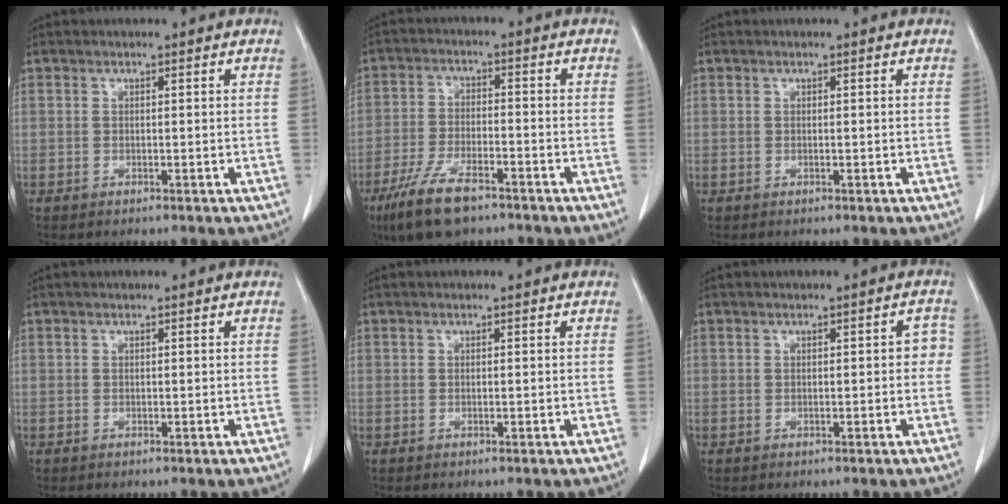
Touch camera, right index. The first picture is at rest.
{"total": 10.5, "force": [-6.9, 3.3, 7.1], "torque": [-0.145, -0.014, -0.122]}
{"total": 0.0}
{"total": 0.0}
{"total": 0.0}
{"total": 2.6, "force": [0.0, 1.2, 2.3], "torque": [-0.023, 0.019, -0.002]}